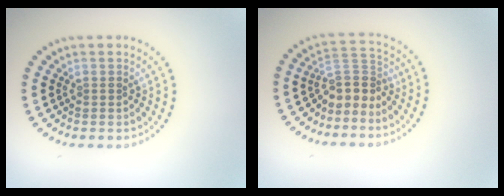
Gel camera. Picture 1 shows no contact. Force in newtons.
{"total": 2.9, "press": 2.1, "slide": 2.0}